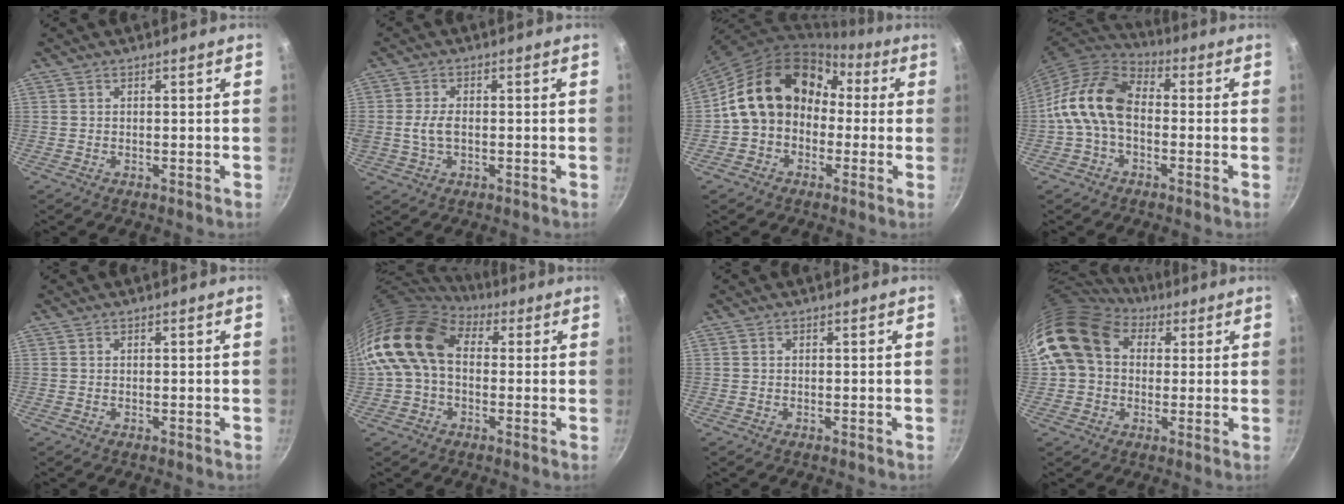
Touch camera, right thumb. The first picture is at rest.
{"total": 4.2, "force": [-0.3, 2.6, 3.3], "torque": [-0.062, 0.005, -0.005]}
{"total": 16.4, "force": [0.4, 13.2, 9.7], "torque": [-0.125, 0.063, -0.004]}
{"total": 13.3, "force": [-1.0, 8.8, 9.9], "torque": [-0.170, 0.037, -0.039]}
{"total": 0.0}
{"total": 15.0, "force": [1.5, 10.8, 10.4], "torque": [-0.177, 0.027, 0.009]}
{"total": 0.0}
{"total": 14.1, "force": [3.9, 11.2, 7.6], "torque": [-0.116, 0.020, 0.055]}